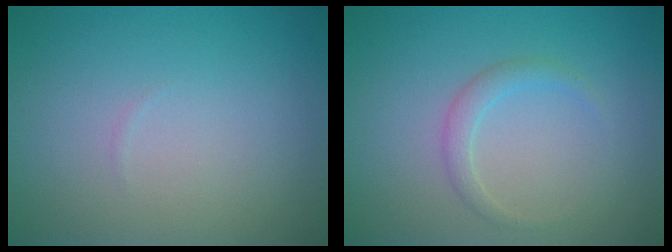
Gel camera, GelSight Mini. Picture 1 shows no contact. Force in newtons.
{"total": 1.5, "press": 1.5, "slide": 0.1}